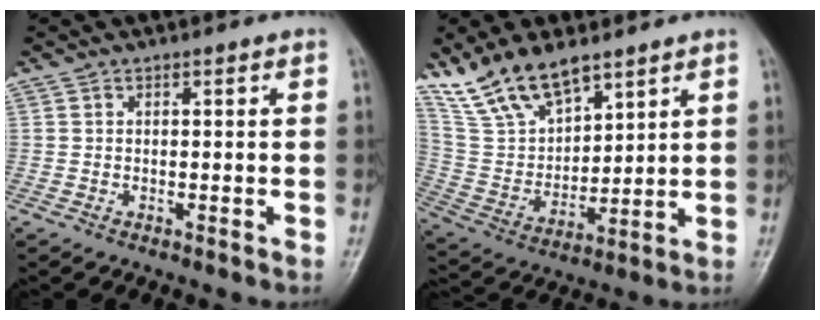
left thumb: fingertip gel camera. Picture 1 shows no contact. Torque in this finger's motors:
{"motor_torque": [0.59, 0.28, 0.33, -0.24, 0.08]}